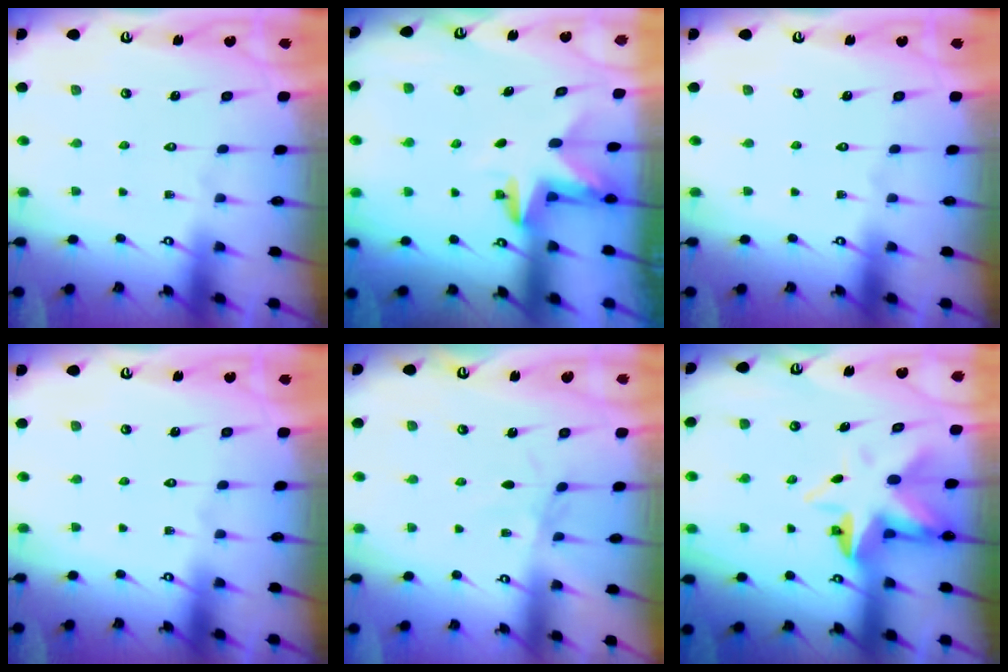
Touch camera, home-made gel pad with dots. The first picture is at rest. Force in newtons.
{"total": 3.2, "press": 3.2, "slide": 0.1}
{"total": 0.0}
{"total": 0.0}
{"total": 1.6, "press": 1.6, "slide": 0.3}
{"total": 7.5, "press": 7.3, "slide": 1.9}